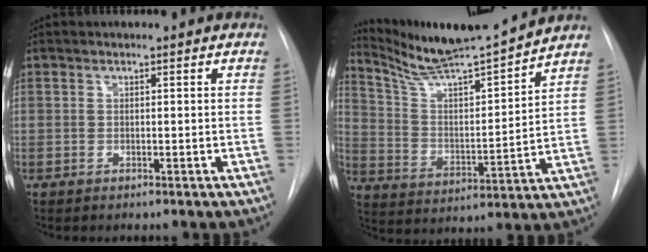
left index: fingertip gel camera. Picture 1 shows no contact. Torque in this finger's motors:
{"motor_torque": [0.25, -0.37, 0.10, 0.05]}